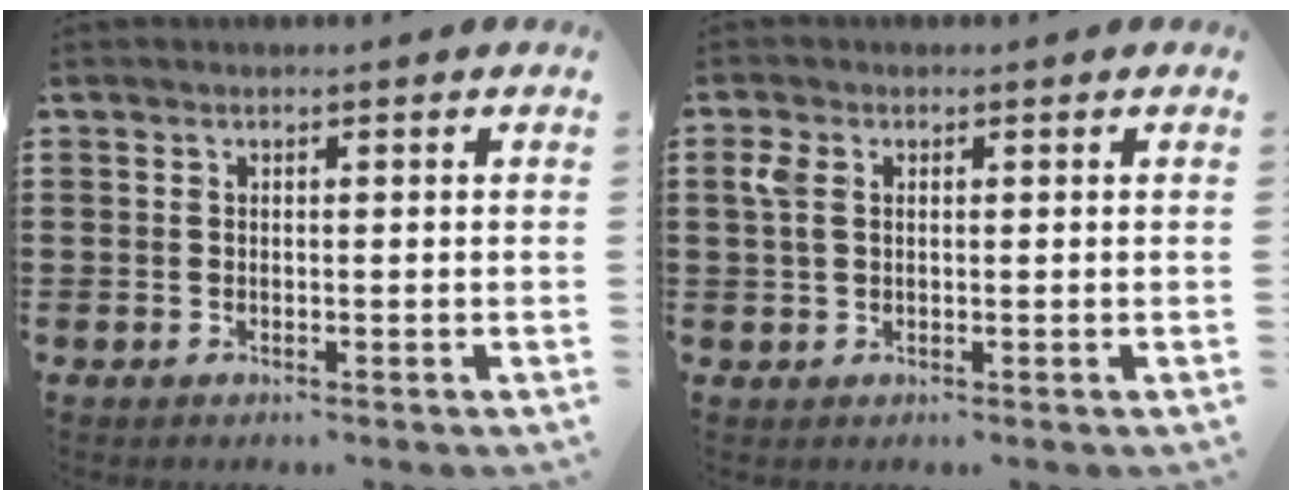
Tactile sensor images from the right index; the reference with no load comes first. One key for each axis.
{"total": 3.0, "fx": 0.8, "fy": 1.9, "fz": 2.2, "tx": -0.057, "ty": 0.006, "tz": 0.011}